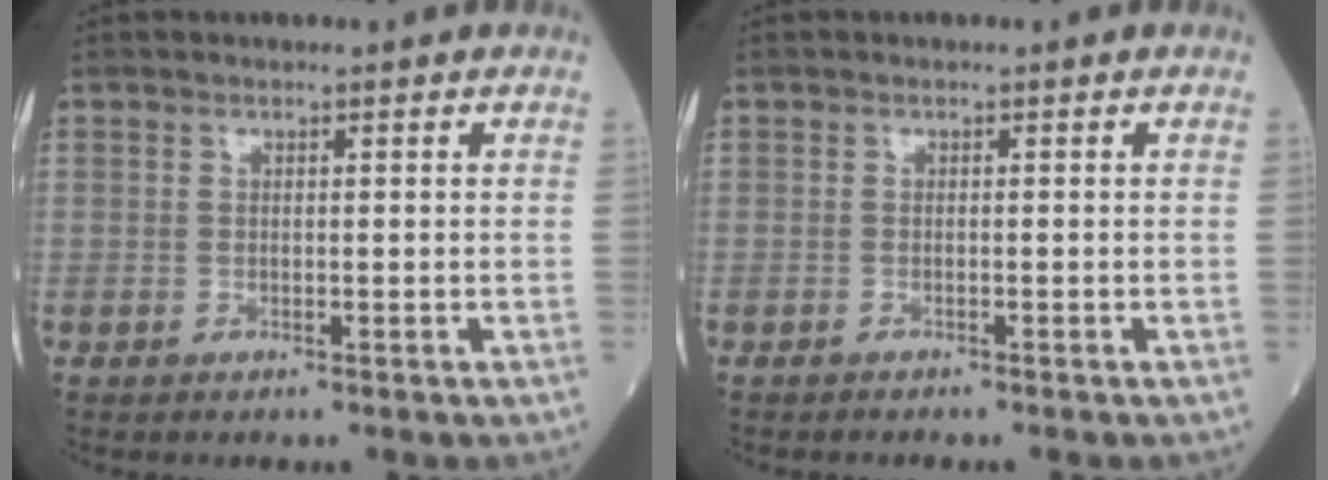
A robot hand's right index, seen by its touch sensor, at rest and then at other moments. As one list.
[{"total": 0.6, "force": [-0.6, -0.1, 0.2], "torque": [-0.002, 0.000, -0.008]}]